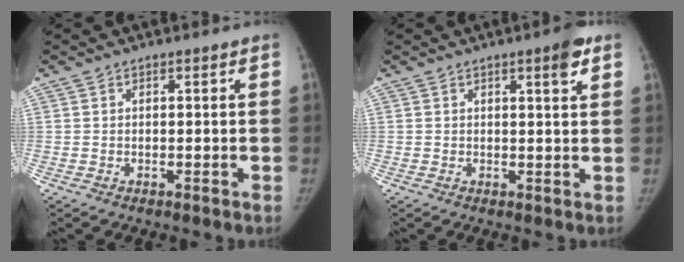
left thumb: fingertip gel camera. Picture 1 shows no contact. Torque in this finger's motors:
{"motor_torque": [1.48, 0.96, 0.71, -0.36, 0.09]}